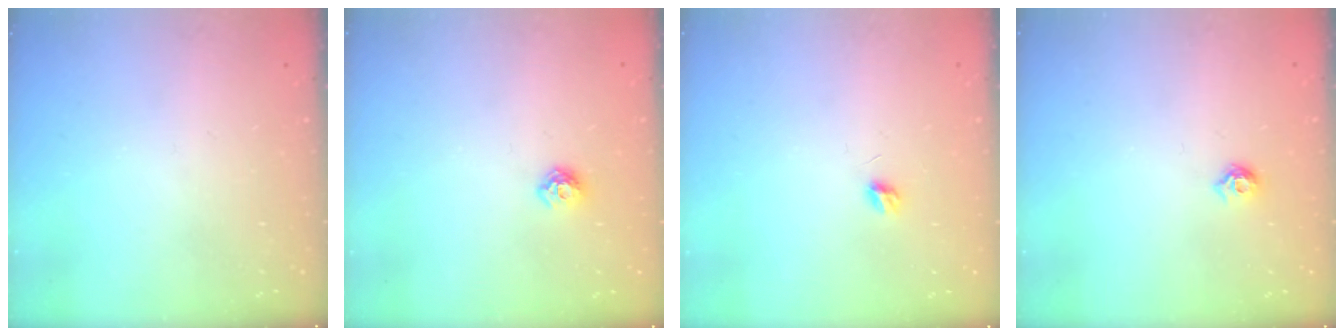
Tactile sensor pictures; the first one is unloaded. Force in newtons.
{"total": 6.8, "press": 6.7, "slide": 1.0}
{"total": 3.9, "press": 3.9, "slide": 0.3}
{"total": 5.1, "press": 5.0, "slide": 0.9}